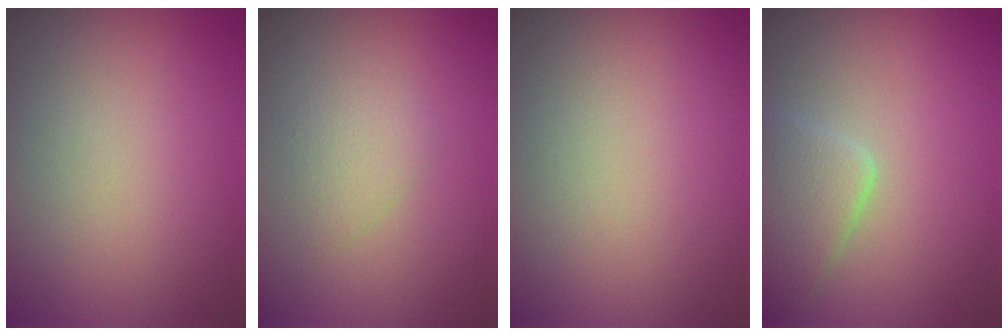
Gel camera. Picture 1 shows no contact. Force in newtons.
{"total": 1.6, "press": 1.6, "slide": 0.0}
{"total": 0.0}
{"total": 3.5, "press": 3.5, "slide": 0.2}